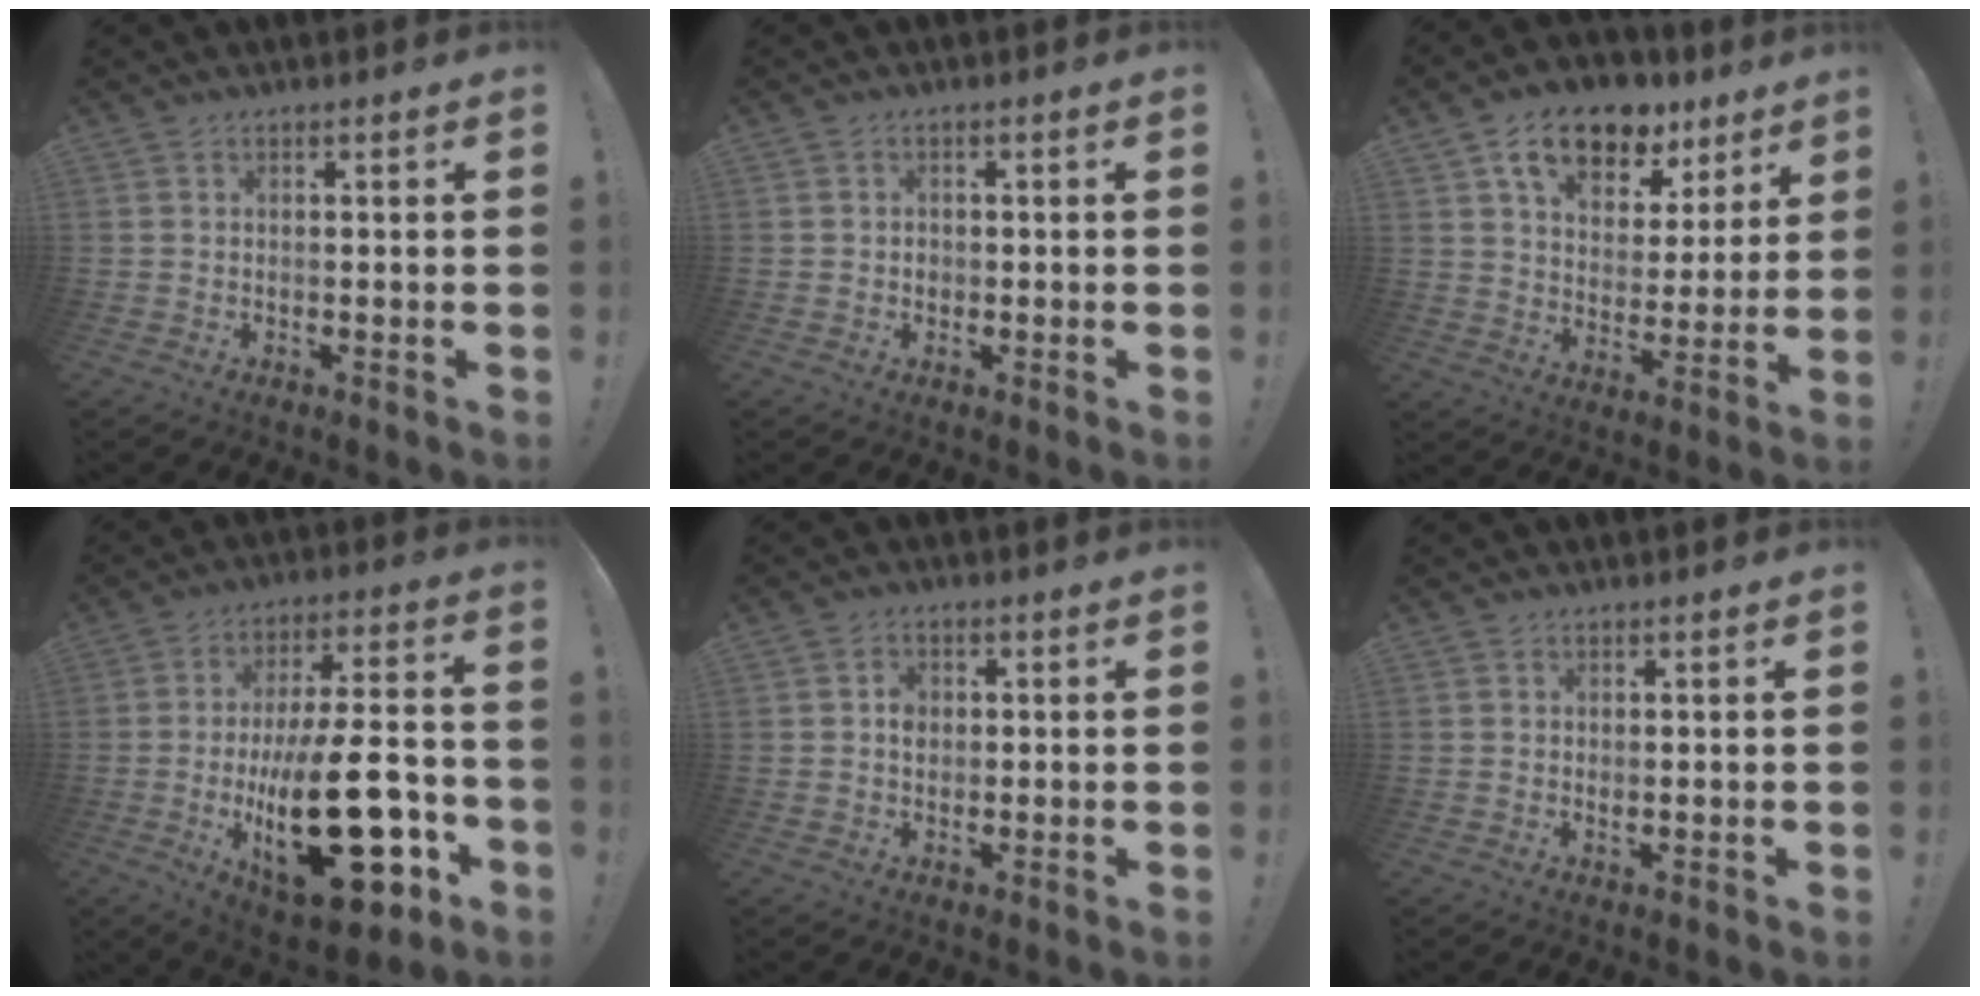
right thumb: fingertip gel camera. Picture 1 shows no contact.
{"total": 1.4, "force": [-0.3, 1.3, 0.5], "torque": [-0.002, -0.001, -0.008]}
{"total": 15.6, "force": [9.7, 9.1, 8.1], "torque": [-0.123, -0.053, 0.173]}
{"total": 29.9, "force": [-7.1, 12.6, 26.2], "torque": [-0.434, 0.039, -0.098]}
{"total": 3.1, "force": [0.0, 2.5, 1.8], "torque": [-0.024, 0.004, -0.004]}
{"total": 0.5, "force": [0.1, 0.4, 0.3], "torque": [-0.001, -0.001, 0.001]}